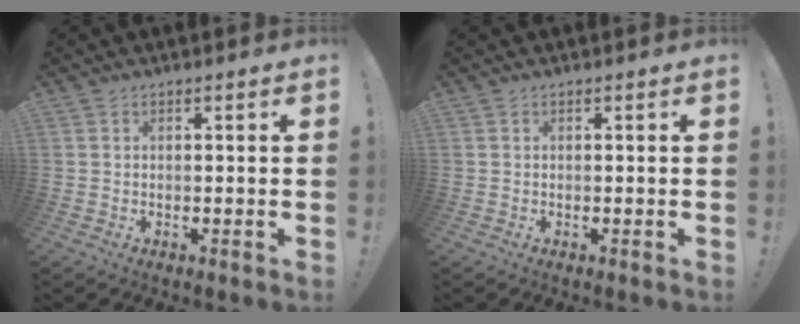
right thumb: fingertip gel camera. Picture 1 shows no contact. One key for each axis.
{"total": 0.0}